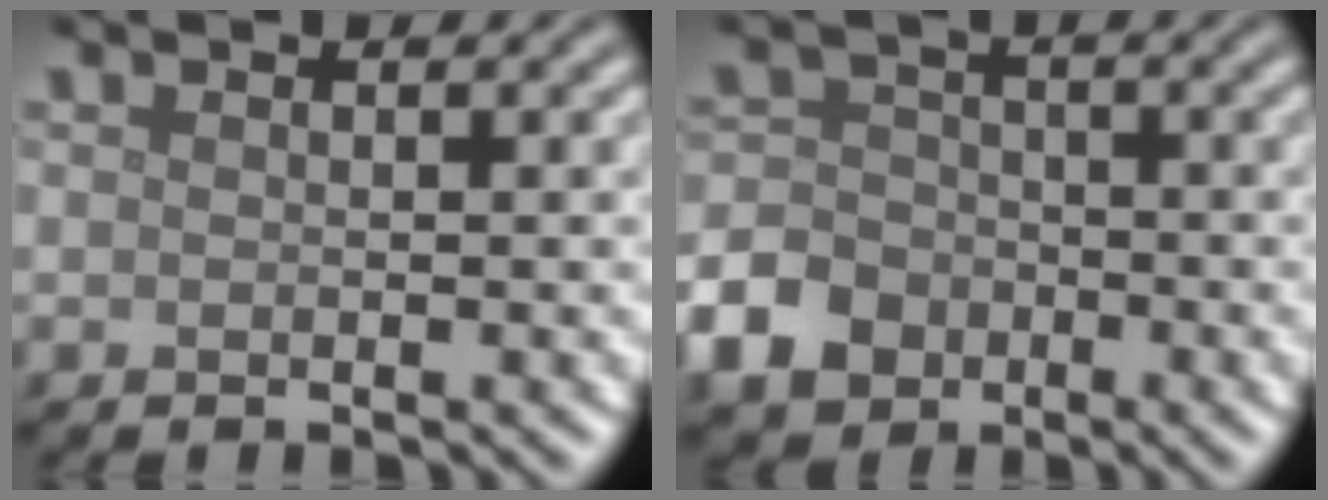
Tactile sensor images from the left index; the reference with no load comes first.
{"total": 5.8, "force": [-3.1, 4.4, 2.1], "torque": [-0.040, -0.010, -0.072]}